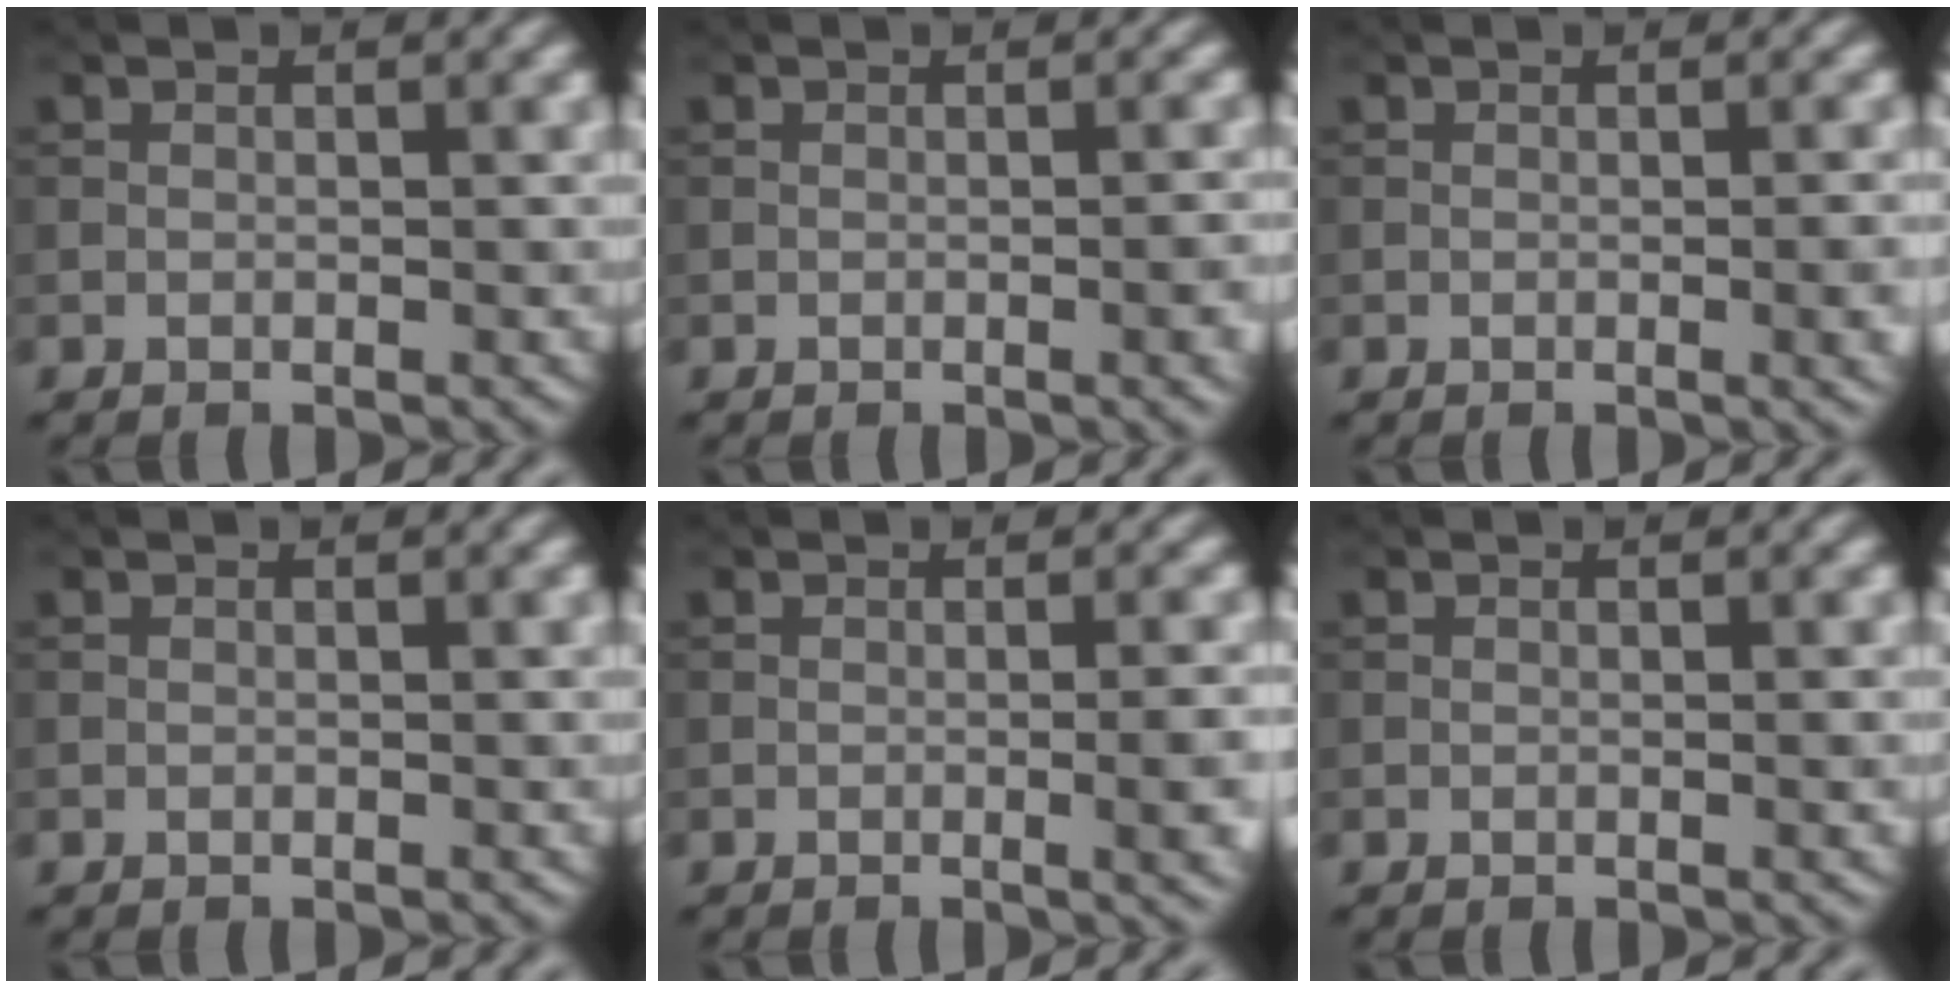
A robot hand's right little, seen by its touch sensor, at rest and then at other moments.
{"total": 2.2, "force": [-0.4, 0.6, 2.0], "torque": [-0.021, 0.000, -0.005]}
{"total": 2.8, "force": [-0.4, 0.9, 2.7], "torque": [-0.028, -0.002, -0.005]}
{"total": 0.0}
{"total": 4.4, "force": [-0.6, 1.6, 4.1], "torque": [-0.041, -0.005, -0.002]}
{"total": 0.5, "force": [0.0, 0.1, 0.5], "torque": [-0.004, 0.001, 0.000]}